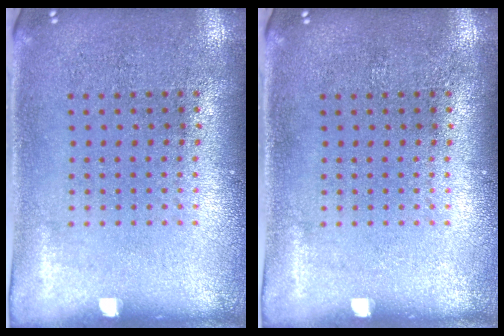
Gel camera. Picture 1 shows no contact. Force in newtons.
{"total": 0.0}